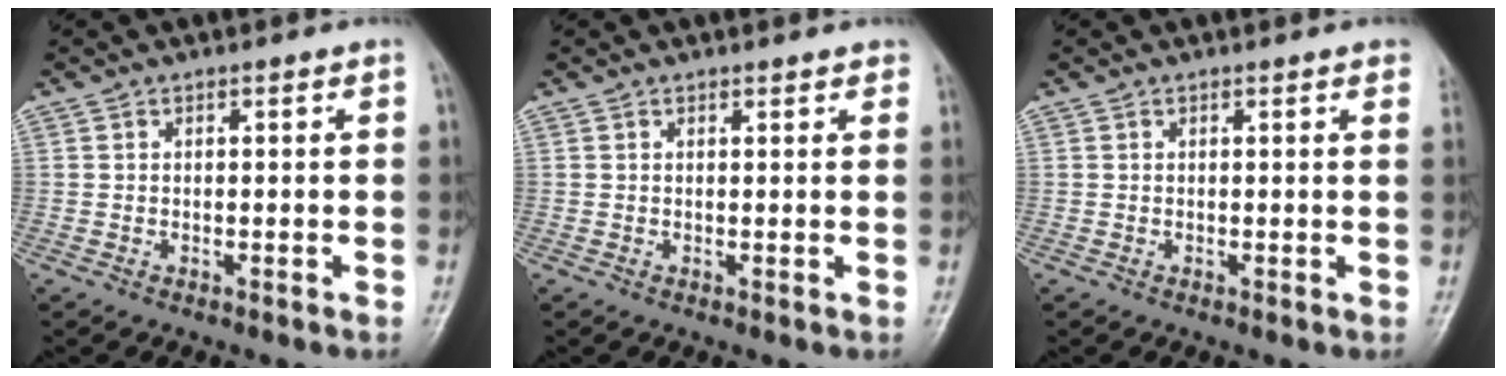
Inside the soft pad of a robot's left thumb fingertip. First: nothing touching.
{"total": 1.6, "force": [1.3, 0.6, 0.7], "torque": [0.000, -0.002, 0.012]}
{"total": 2.6, "force": [1.9, 0.5, 1.7], "torque": [-0.013, 0.002, 0.014]}